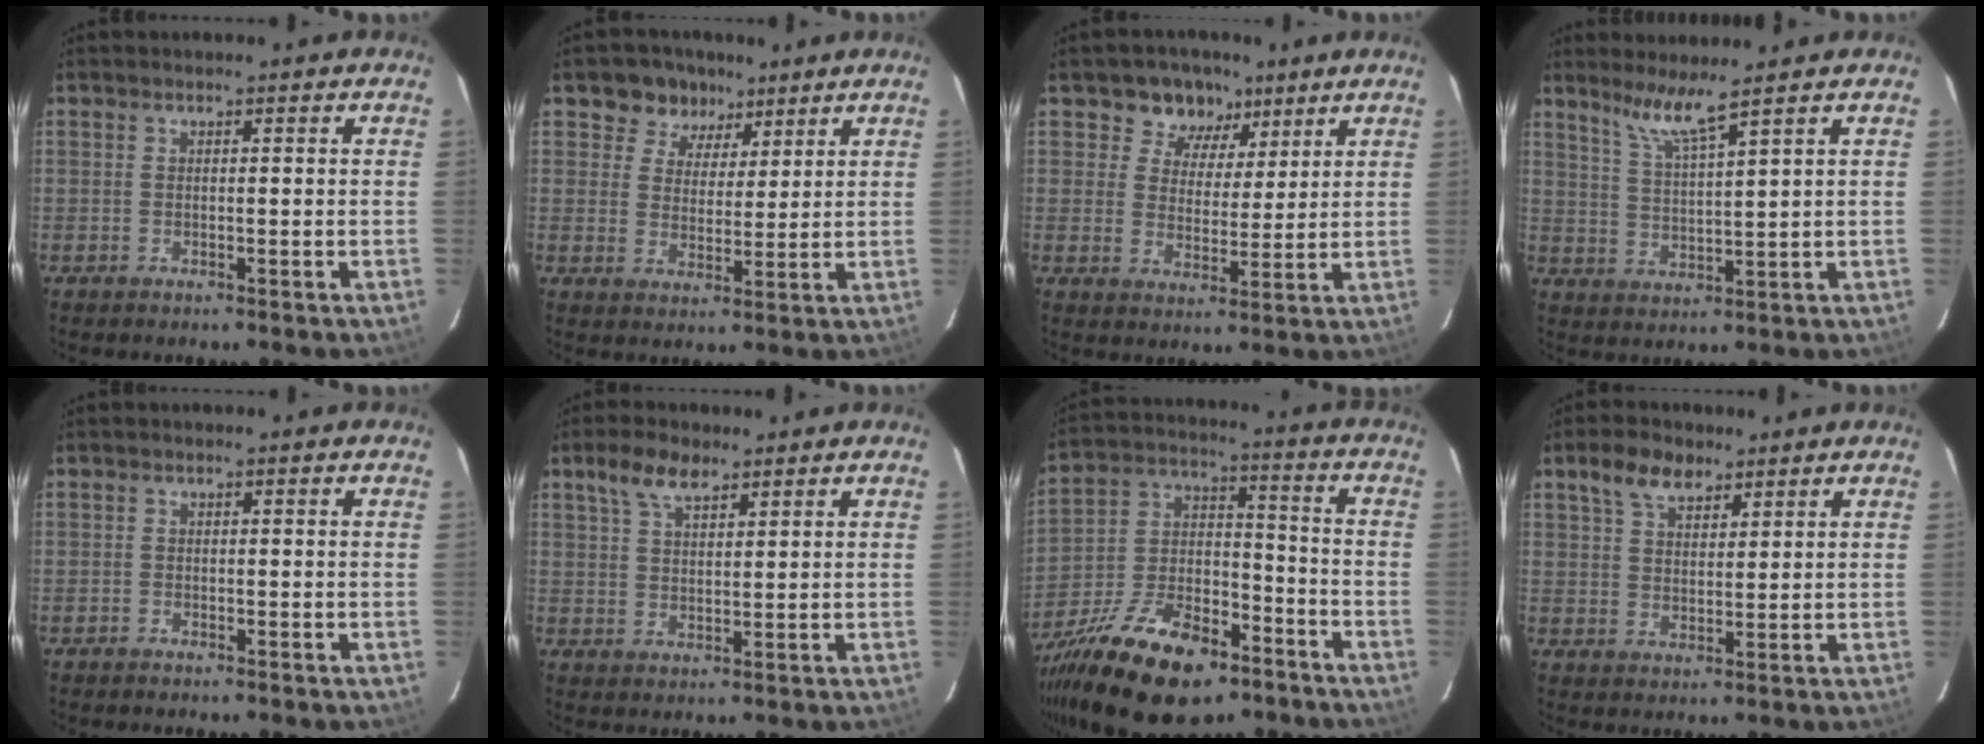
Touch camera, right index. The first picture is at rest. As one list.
[{"total": 6.8, "force": [4.3, 5.2, 0.9], "torque": [-0.009, 0.010, 0.068]}, {"total": 7.7, "force": [4.6, 5.9, 1.6], "torque": [-0.024, 0.004, 0.070]}, {"total": 5.7, "force": [4.7, -0.7, 3.2], "torque": [-0.063, -0.002, 0.095]}, {"total": 0.7, "force": [-0.6, 0.3, -0.2], "torque": [0.000, 0.002, -0.012]}, {"total": 5.6, "force": [3.7, 2.5, 3.5], "torque": [-0.066, 0.013, 0.069]}, {"total": 22.1, "force": [-13.9, 10.6, 13.5], "torque": [-0.276, -0.012, -0.230]}, {"total": 6.1, "force": [4.0, 3.3, 3.3], "torque": [-0.060, 0.015, 0.072]}]